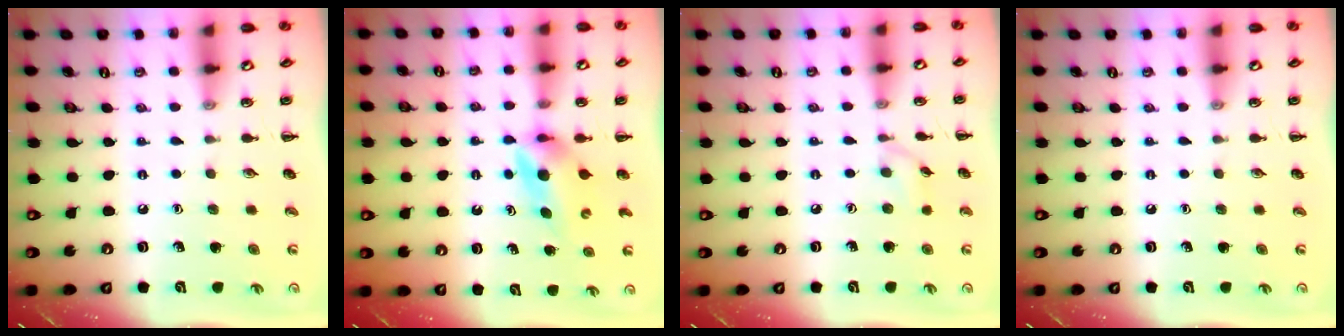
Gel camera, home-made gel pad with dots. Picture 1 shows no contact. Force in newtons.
{"total": 5.2, "press": 5.2, "slide": 0.5}
{"total": 5.4, "press": 5.3, "slide": 0.6}
{"total": 0.0}